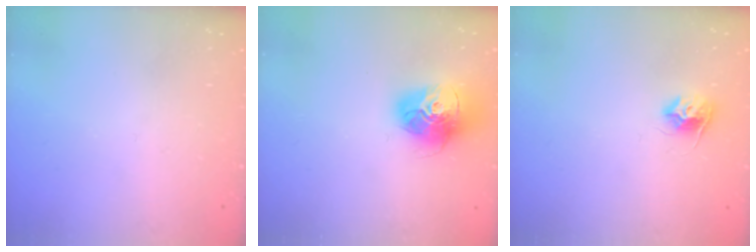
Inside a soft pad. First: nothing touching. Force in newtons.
{"total": 15.7, "press": 15.7, "slide": 1.4}
{"total": 8.3, "press": 8.2, "slide": 0.6}